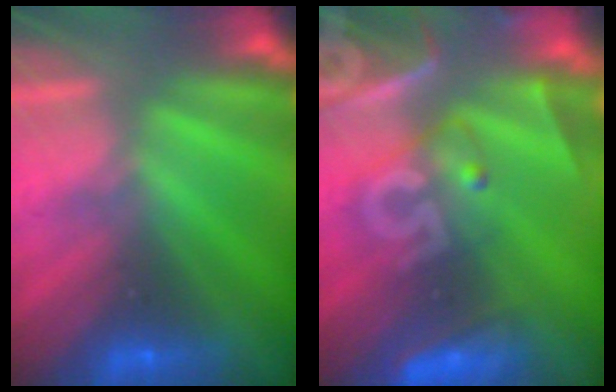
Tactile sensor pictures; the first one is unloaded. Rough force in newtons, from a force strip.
{"total": 8.8}